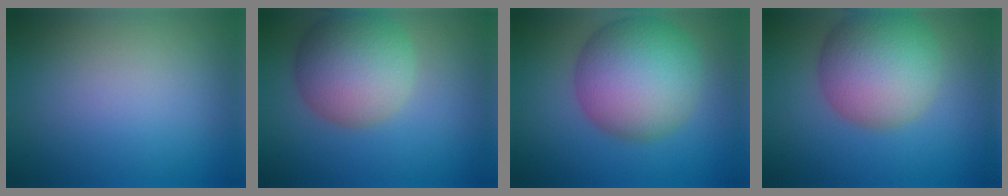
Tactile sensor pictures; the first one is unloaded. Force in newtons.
{"total": 8.1, "press": 8.1, "slide": 0.3}
{"total": 10.4, "press": 10.4, "slide": 0.2}
{"total": 9.0, "press": 9.0, "slide": 0.4}